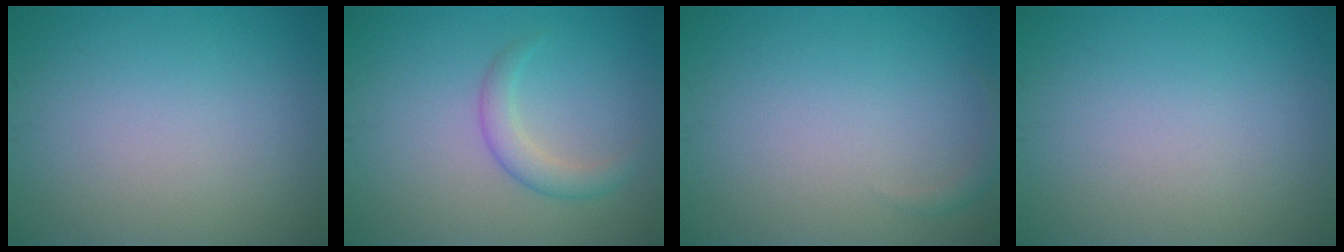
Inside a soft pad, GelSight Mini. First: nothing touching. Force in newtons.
{"total": 2.3, "press": 2.3, "slide": 0.0}
{"total": 0.9, "press": 0.9, "slide": 0.1}
{"total": 0.0}